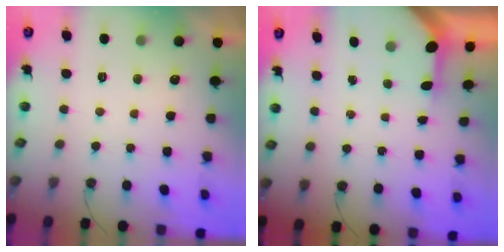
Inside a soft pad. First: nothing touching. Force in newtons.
{"total": 3.0, "press": 3.0, "slide": 0.2}